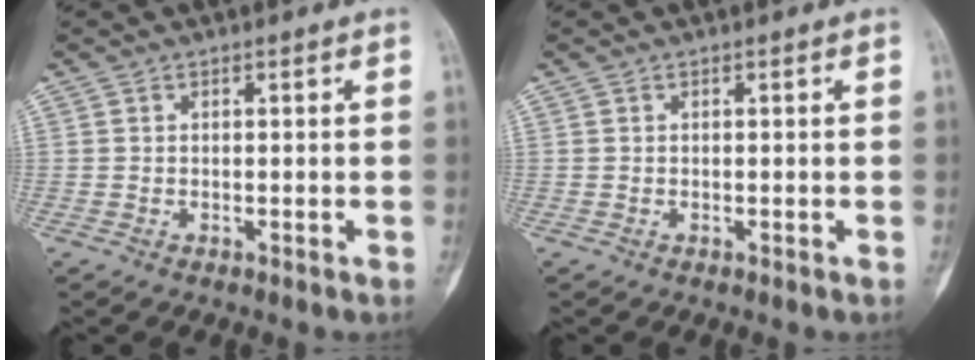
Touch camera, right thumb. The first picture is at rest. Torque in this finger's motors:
{"motor_torque": [0.00, 0.00, 0.00, 0.00, 0.00]}